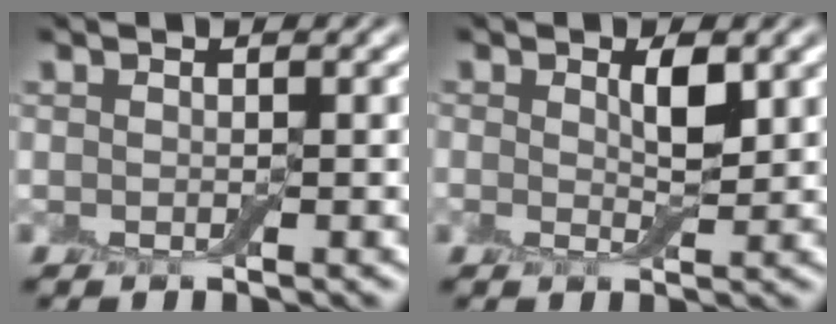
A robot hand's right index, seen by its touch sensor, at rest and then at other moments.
{"total": 1.4, "force": [0.7, 0.4, 1.2], "torque": [-0.023, -0.002, 0.012]}